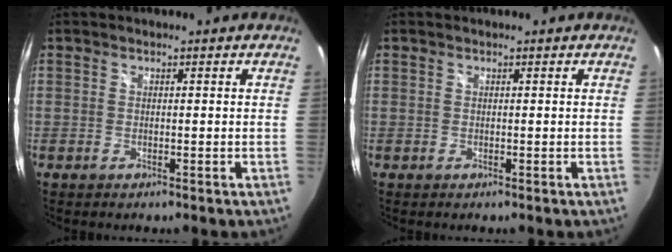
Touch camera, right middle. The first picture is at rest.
{"total": 0.0}